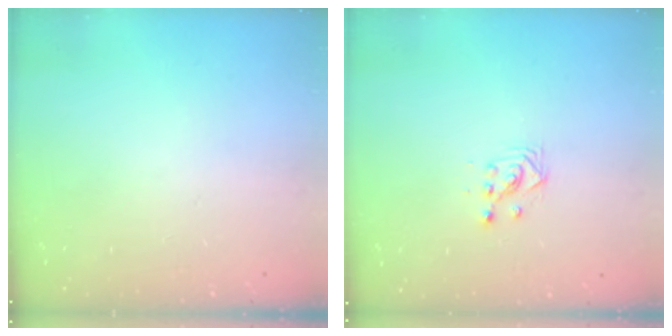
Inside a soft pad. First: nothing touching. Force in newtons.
{"total": 3.0, "press": 3.0, "slide": 0.1}